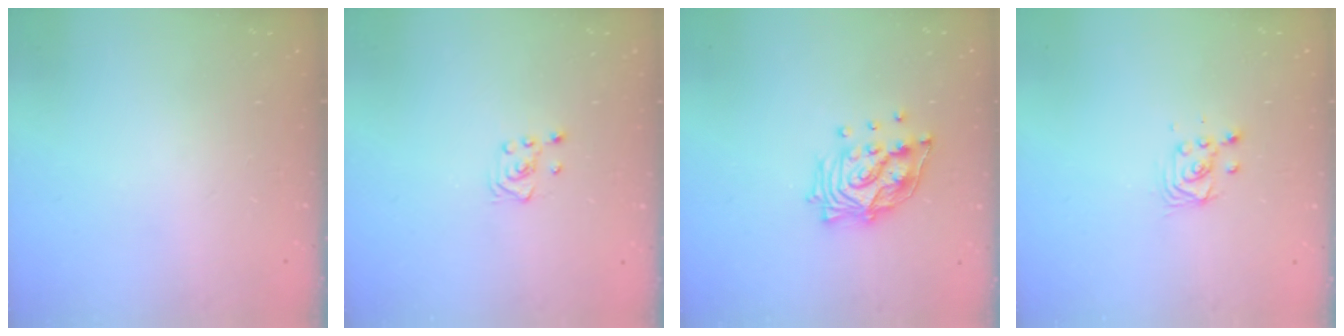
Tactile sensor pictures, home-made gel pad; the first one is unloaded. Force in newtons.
{"total": 3.0, "press": 2.9, "slide": 0.9}
{"total": 13.9, "press": 13.8, "slide": 1.4}
{"total": 3.3, "press": 3.3, "slide": 0.4}